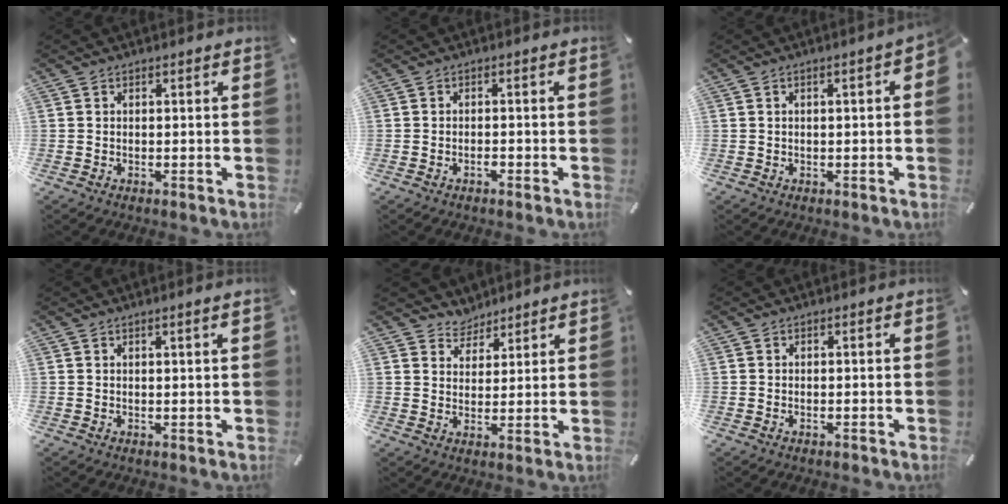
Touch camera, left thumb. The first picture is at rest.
{"total": 1.5, "force": [-1.0, 0.5, 1.0], "torque": [-0.019, 0.002, -0.019]}
{"total": 3.0, "force": [-0.1, 0.7, 2.9], "torque": [-0.047, 0.004, -0.002]}
{"total": 1.4, "force": [0.5, -0.2, 1.3], "torque": [-0.022, -0.002, 0.007]}
{"total": 4.7, "force": [3.9, 2.5, -0.6], "torque": [0.002, -0.026, 0.074]}
{"total": 0.8, "force": [-0.4, 0.2, 0.7], "torque": [-0.013, -0.003, -0.007]}